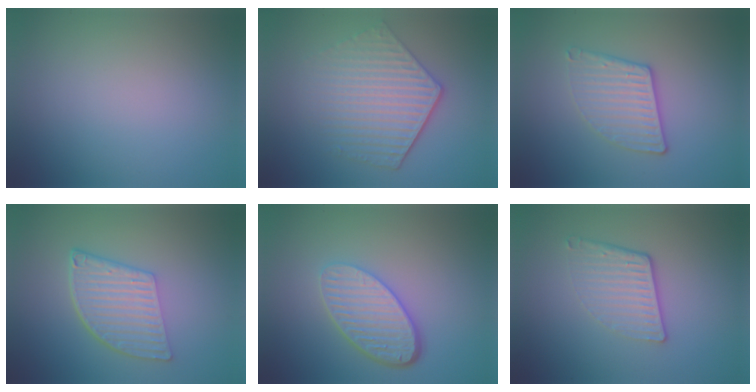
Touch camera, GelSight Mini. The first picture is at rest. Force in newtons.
{"total": 5.5, "press": 4.2, "slide": 3.6}
{"total": 3.3, "press": 3.0, "slide": 1.3}
{"total": 6.1, "press": 4.1, "slide": 4.5}
{"total": 5.3, "press": 3.8, "slide": 3.6}
{"total": 3.7, "press": 2.6, "slide": 2.6}